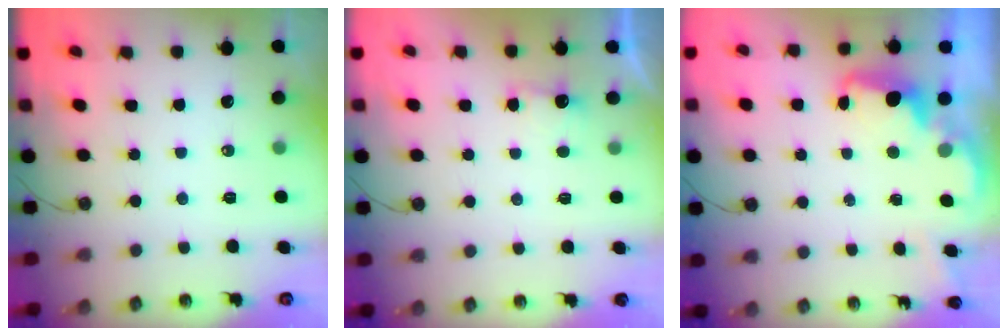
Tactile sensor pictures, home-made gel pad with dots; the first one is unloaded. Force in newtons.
{"total": 2.4, "press": 2.3, "slide": 0.8}
{"total": 2.5, "press": 2.5, "slide": 0.5}